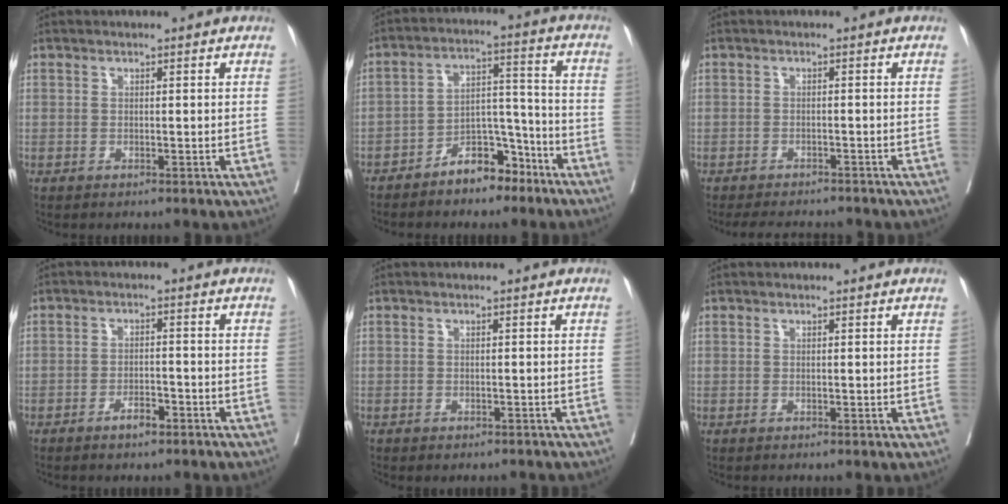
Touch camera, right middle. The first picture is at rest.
{"total": 8.1, "force": [-6.0, 3.7, 4.0], "torque": [-0.068, 0.027, -0.100]}
{"total": 6.3, "force": [-5.8, 1.8, 1.6], "torque": [-0.015, -0.008, -0.078]}
{"total": 3.0, "force": [-2.2, 0.9, 1.8], "torque": [-0.033, 0.003, -0.034]}
{"total": 2.5, "force": [-2.2, 0.9, 0.6], "torque": [-0.005, -0.002, -0.028]}
{"total": 0.0}